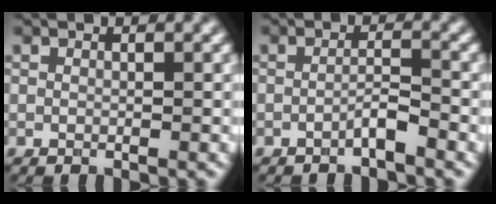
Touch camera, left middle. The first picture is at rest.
{"total": 1.6, "force": [-1.1, 0.1, 1.1], "torque": [-0.020, 0.008, -0.023]}